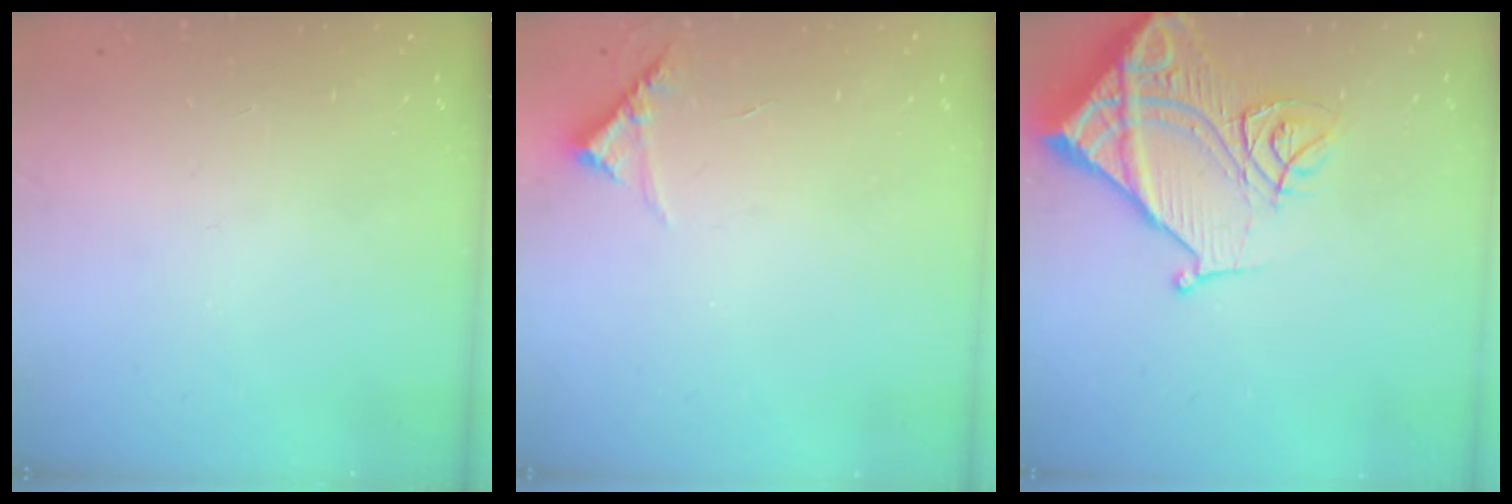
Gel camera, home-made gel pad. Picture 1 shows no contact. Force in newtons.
{"total": 5.0, "press": 5.0, "slide": 0.4}
{"total": 16.9, "press": 16.8, "slide": 2.1}